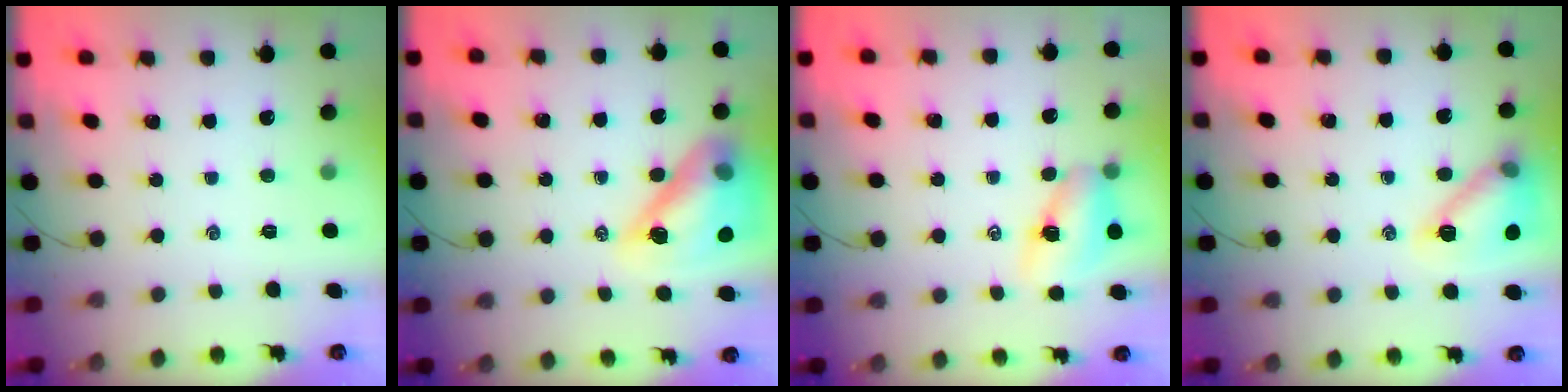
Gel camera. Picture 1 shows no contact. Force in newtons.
{"total": 17.3, "press": 16.6, "slide": 4.9}
{"total": 7.8, "press": 7.7, "slide": 1.2}
{"total": 14.2, "press": 14.2, "slide": 0.9}